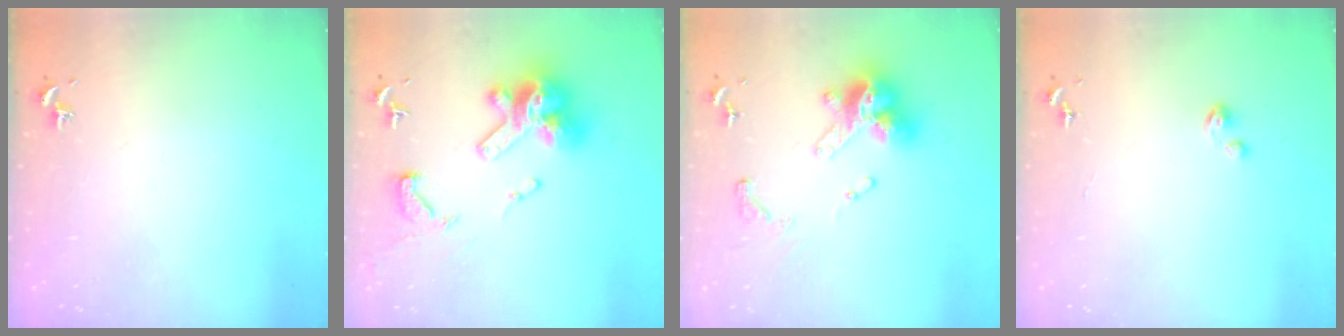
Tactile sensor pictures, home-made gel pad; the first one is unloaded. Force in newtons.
{"total": 20.0, "press": 19.9, "slide": 2.0}
{"total": 16.7, "press": 16.7, "slide": 1.6}
{"total": 3.4, "press": 3.4, "slide": 0.2}